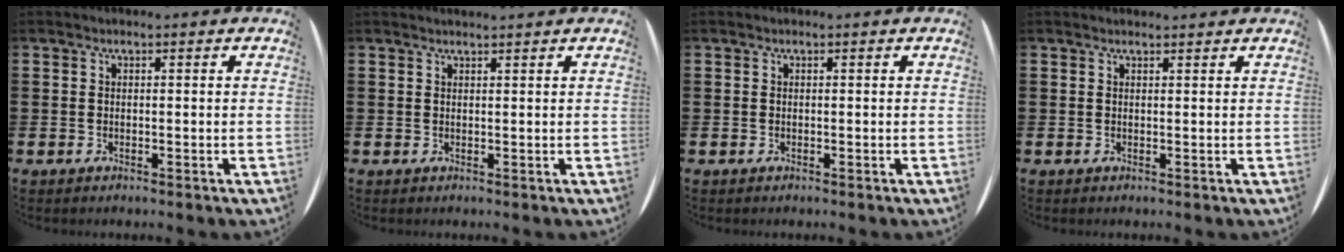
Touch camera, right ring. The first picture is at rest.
{"total": 0.7, "force": [0.7, -0.2, 0.0], "torque": [0.001, -0.001, 0.014]}
{"total": 0.0}
{"total": 0.6, "force": [0.6, 0.0, 0.0], "torque": [0.001, 0.002, 0.012]}